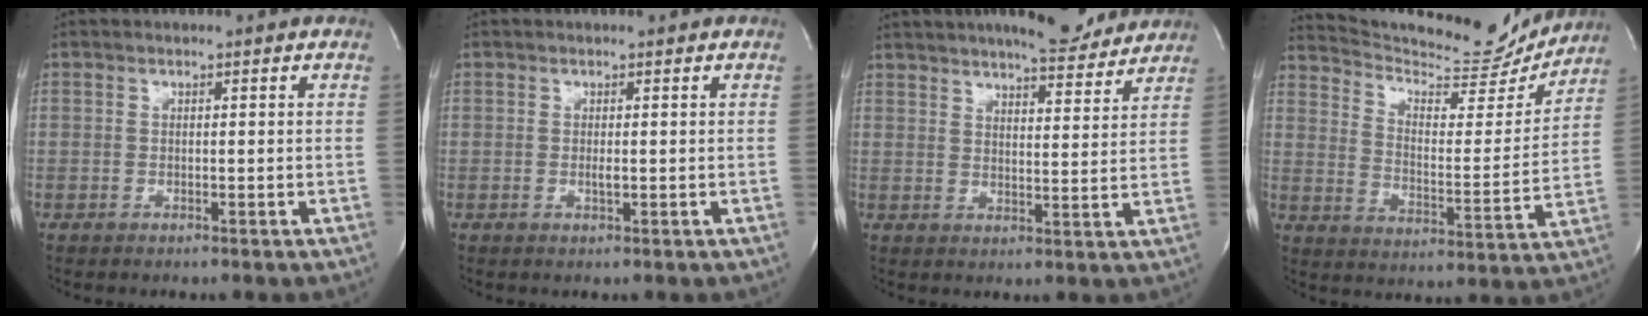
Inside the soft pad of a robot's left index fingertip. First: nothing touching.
{"total": 0.8, "force": [-0.2, 0.1, 0.7], "torque": [-0.019, 0.000, -0.002]}
{"total": 11.9, "force": [10.4, 2.1, 5.3], "torque": [-0.074, 0.001, 0.140]}
{"total": 17.8, "force": [17.2, 2.4, 4.0], "torque": [-0.065, -0.037, 0.248]}